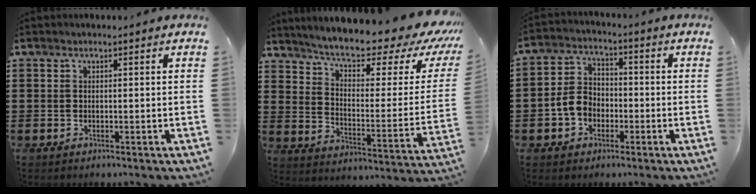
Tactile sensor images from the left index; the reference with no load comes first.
{"total": 8.5, "force": [7.1, 1.3, 4.5], "torque": [-0.094, -0.055, 0.114]}
{"total": 5.6, "force": [-2.1, 4.4, 2.8], "torque": [-0.079, 0.009, -0.046]}